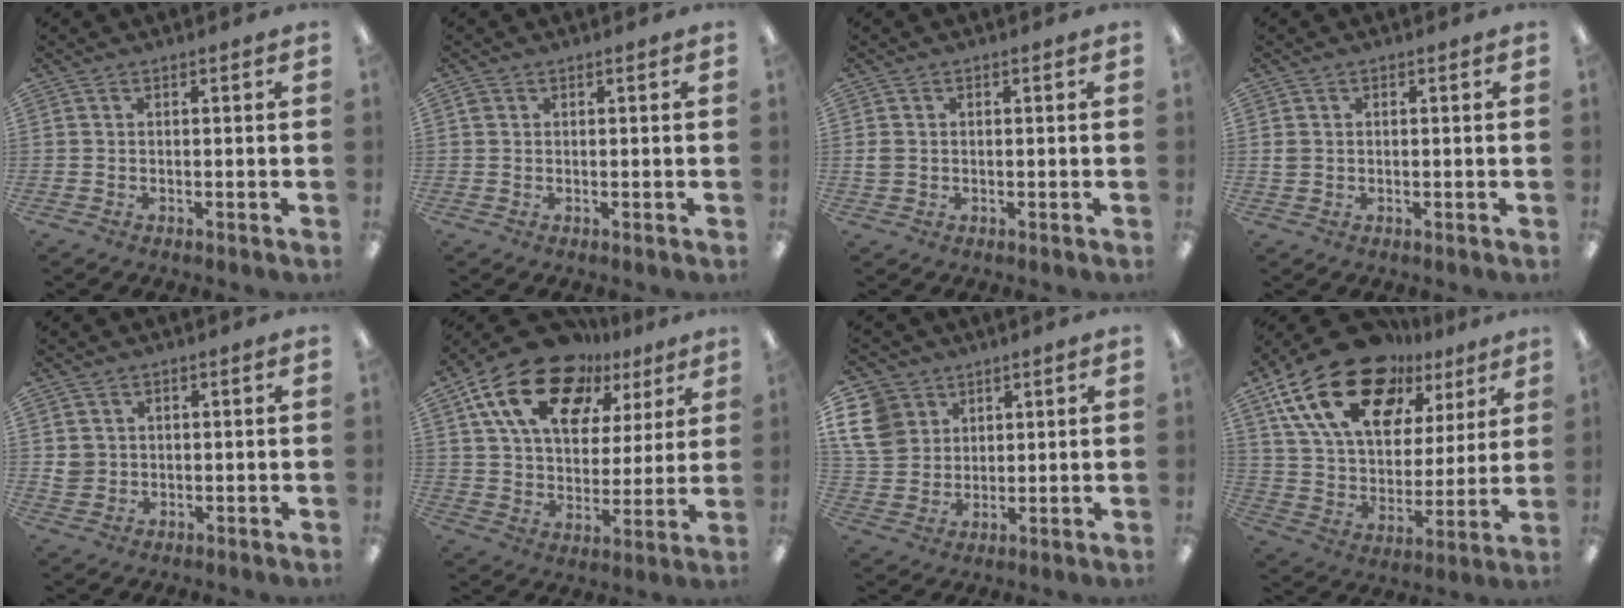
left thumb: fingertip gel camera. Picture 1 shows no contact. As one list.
[{"total": 0.8, "force": [0.3, 0.7, 0.2], "torque": [-0.004, 0.004, 0.005]}, {"total": 2.0, "force": [0.0, 1.8, 1.0], "torque": [-0.017, 0.005, -0.001]}, {"total": 1.5, "force": [0.2, 1.3, 0.6], "torque": [-0.012, 0.005, 0.003]}, {"total": 3.1, "force": [0.7, 3.0, 0.5], "torque": [-0.006, 0.003, 0.011]}, {"total": 20.9, "force": [12.5, 11.7, 11.9], "torque": [-0.213, -0.058, 0.225]}, {"total": 10.7, "force": [4.7, 8.7, 3.9], "torque": [-0.088, -0.011, 0.095]}, {"total": 23.1, "force": [14.3, 12.5, 13.2], "torque": [-0.245, -0.075, 0.256]}]